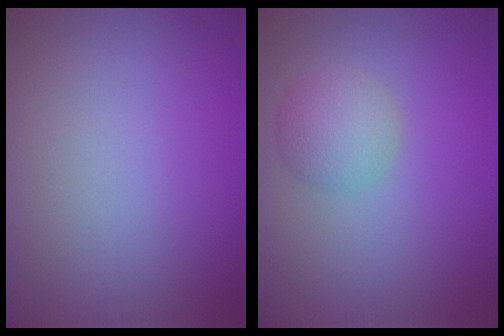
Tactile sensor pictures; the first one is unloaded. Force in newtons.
{"total": 2.7, "press": 2.7, "slide": 0.1}